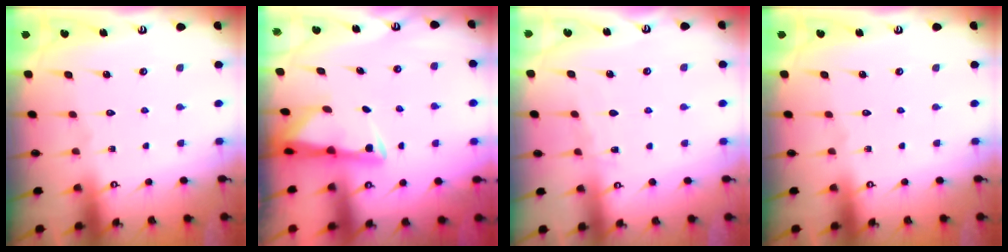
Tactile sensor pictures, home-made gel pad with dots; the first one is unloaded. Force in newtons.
{"total": 3.0, "press": 2.9, "slide": 0.5}
{"total": 2.8, "press": 2.8, "slide": 0.4}
{"total": 0.0}